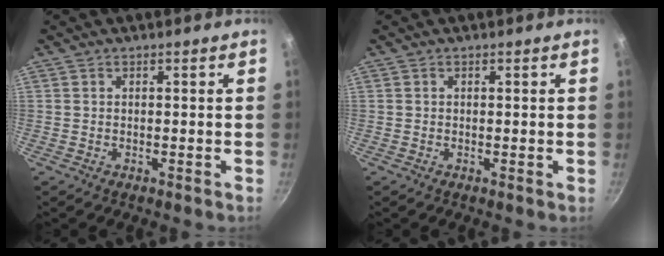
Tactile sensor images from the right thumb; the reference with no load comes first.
{"total": 0.0}